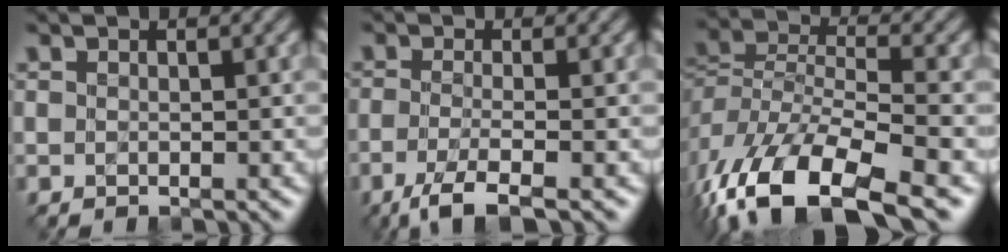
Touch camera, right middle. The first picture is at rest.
{"total": 3.0, "force": [-2.3, 0.1, 1.9], "torque": [-0.061, -0.004, -0.050]}
{"total": 11.6, "force": [-7.7, 4.7, 7.2], "torque": [-0.183, -0.001, -0.129]}